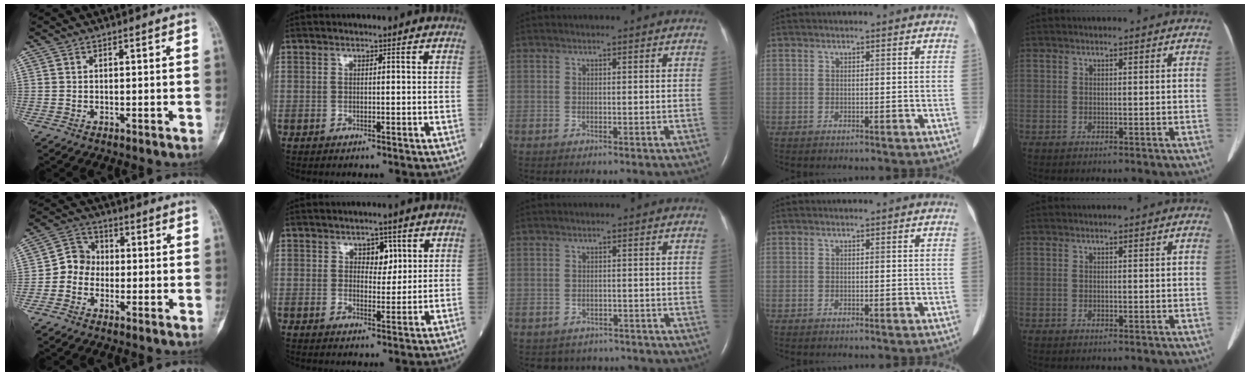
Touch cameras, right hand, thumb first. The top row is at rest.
{"thumb": {"total": 5.9, "force": [-1.4, 5.2, 2.4], "torque": [-0.015, 0.023, -0.041]}, "index": {"total": 3.4, "force": [1.5, 2.0, 2.2], "torque": [-0.025, 0.004, 0.023]}, "middle": {"total": 5.0, "force": [-4.3, 2.5, 0.0], "torque": [0.000, 0.007, -0.049]}}